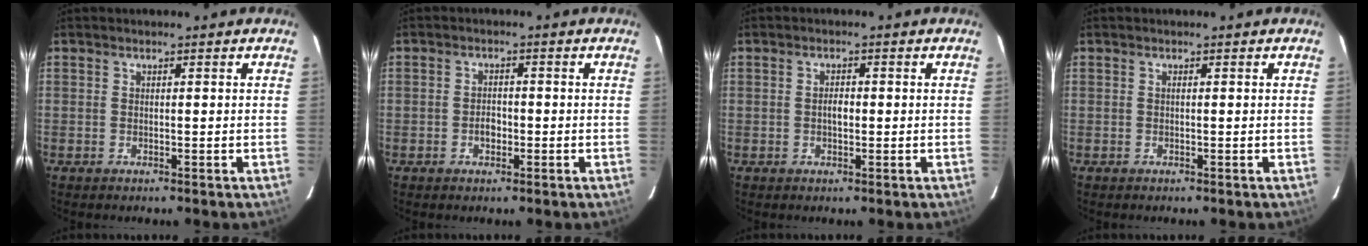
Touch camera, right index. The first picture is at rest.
{"total": 2.2, "force": [-0.8, 1.7, 1.2], "torque": [-0.021, 0.006, -0.015]}
{"total": 1.9, "force": [-0.2, 1.1, 1.6], "torque": [-0.028, 0.006, -0.004]}
{"total": 0.0}